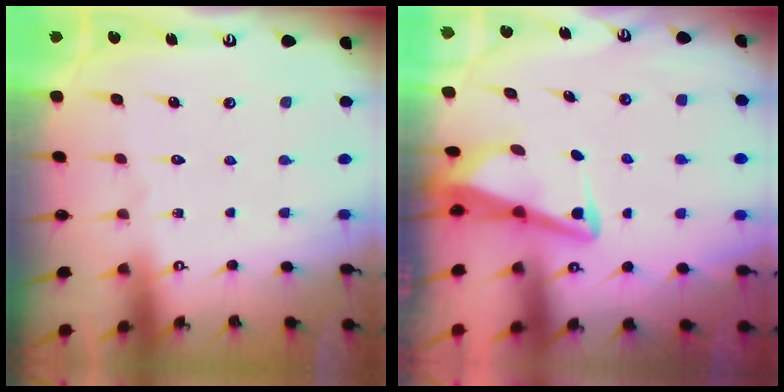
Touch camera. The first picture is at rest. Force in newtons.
{"total": 5.1, "press": 5.0, "slide": 0.9}